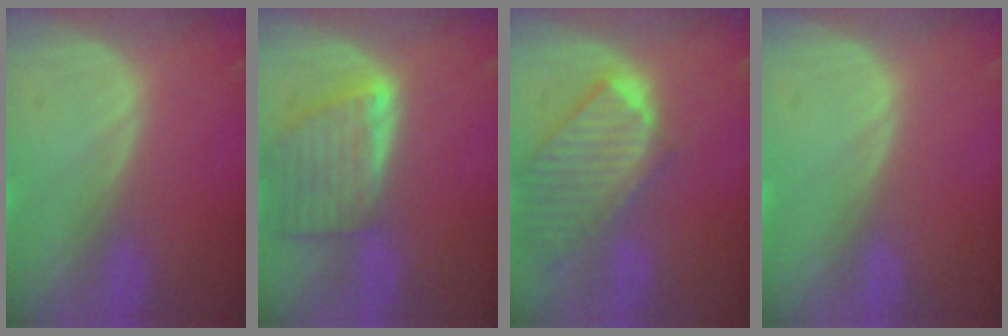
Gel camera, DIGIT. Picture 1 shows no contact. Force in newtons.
{"total": 8.0, "press": 7.3, "slide": 3.3}
{"total": 9.8, "press": 8.6, "slide": 4.6}
{"total": 0.5, "press": 0.1, "slide": 0.5}